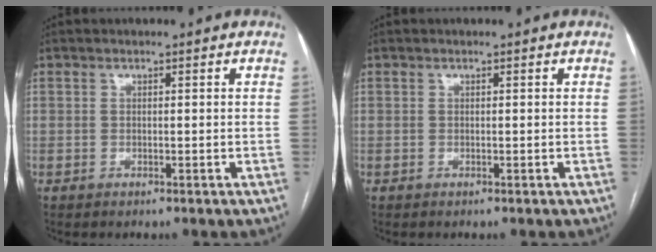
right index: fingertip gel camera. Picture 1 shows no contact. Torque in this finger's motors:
{"motor_torque": [0.00, 0.00, 0.00, 0.00]}